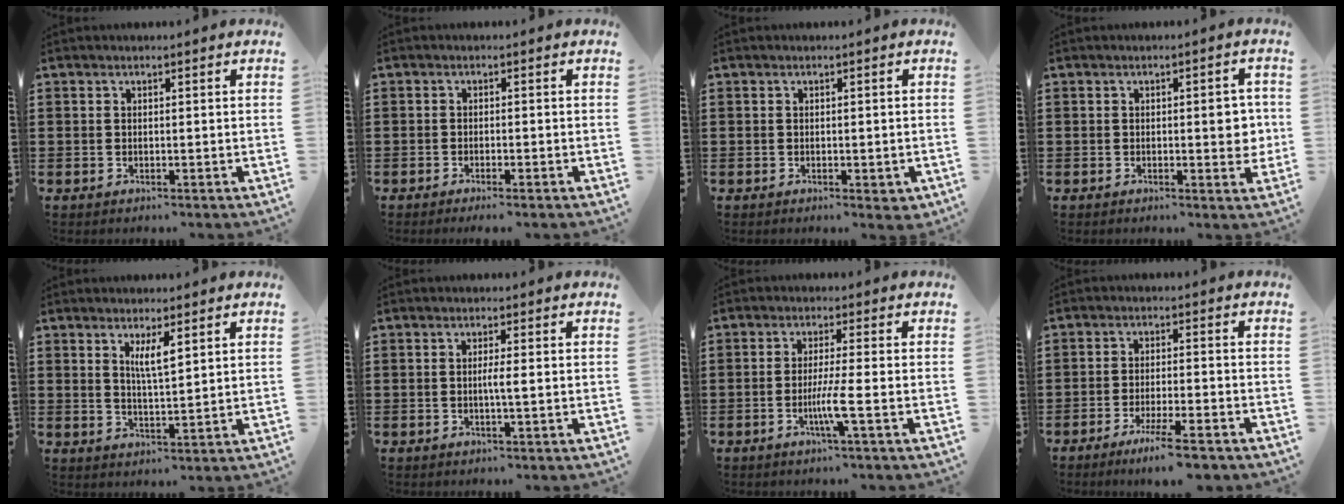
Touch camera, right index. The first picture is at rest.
{"total": 1.4, "force": [-1.2, -0.1, 0.7], "torque": [-0.012, -0.001, -0.022]}
{"total": 0.8, "force": [-0.2, 0.1, 0.7], "torque": [-0.014, -0.006, -0.002]}
{"total": 4.1, "force": [0.1, 1.2, 3.9], "torque": [-0.046, -0.009, -0.003]}
{"total": 3.9, "force": [1.8, 0.8, 3.3], "torque": [-0.070, 0.004, 0.029]}
{"total": 2.0, "force": [-0.3, -0.2, 2.0], "torque": [-0.035, -0.006, -0.007]}
{"total": 4.6, "force": [-1.5, -0.4, 4.4], "torque": [-0.090, -0.019, -0.033]}
{"total": 5.7, "force": [-4.3, 0.0, 3.7], "torque": [-0.071, -0.012, -0.078]}